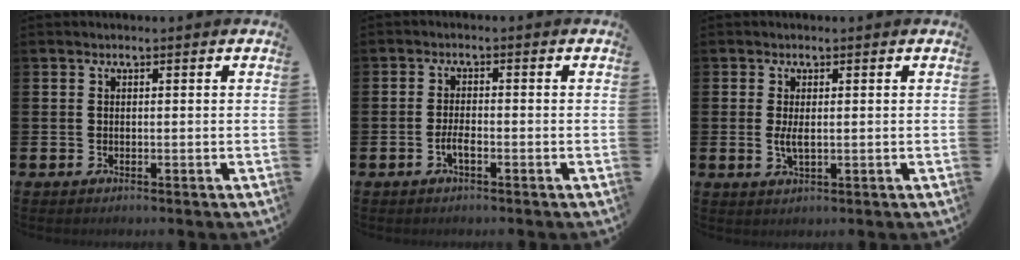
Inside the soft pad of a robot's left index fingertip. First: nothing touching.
{"total": 2.0, "force": [-0.9, 0.6, 1.7], "torque": [-0.027, 0.001, -0.019]}
{"total": 2.3, "force": [0.2, 0.8, 2.1], "torque": [-0.037, 0.000, 0.001]}